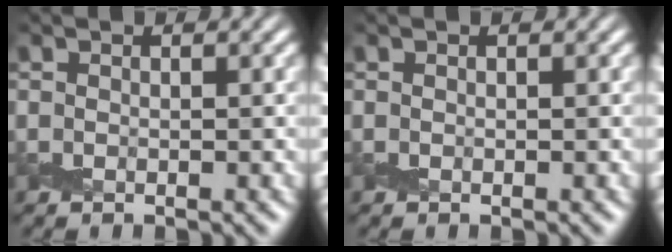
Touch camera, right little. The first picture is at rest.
{"total": 0.0}